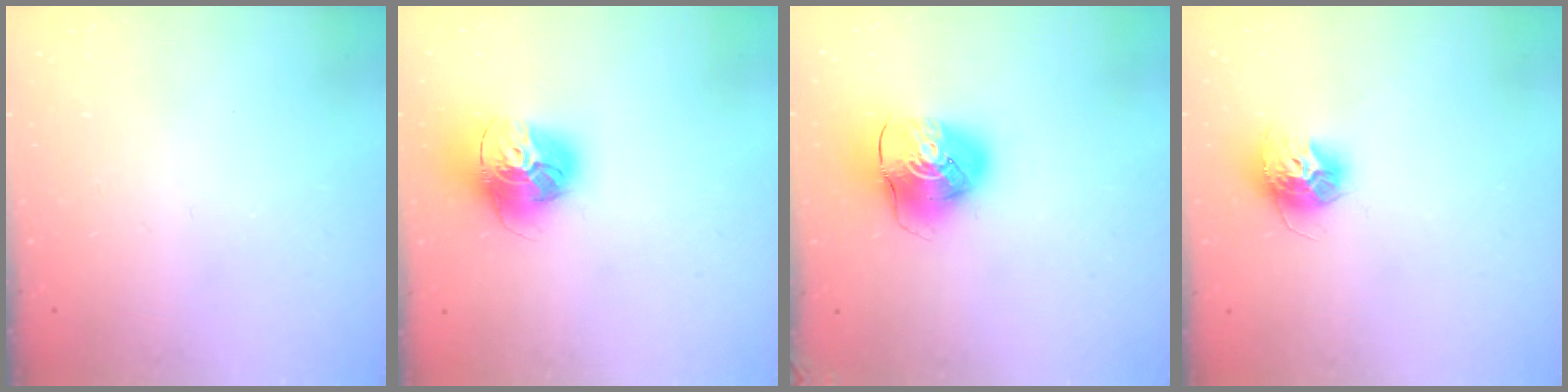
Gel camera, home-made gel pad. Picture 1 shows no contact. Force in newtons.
{"total": 17.0, "press": 16.9, "slide": 1.7}
{"total": 12.6, "press": 12.5, "slide": 1.6}
{"total": 11.2, "press": 11.2, "slide": 0.8}